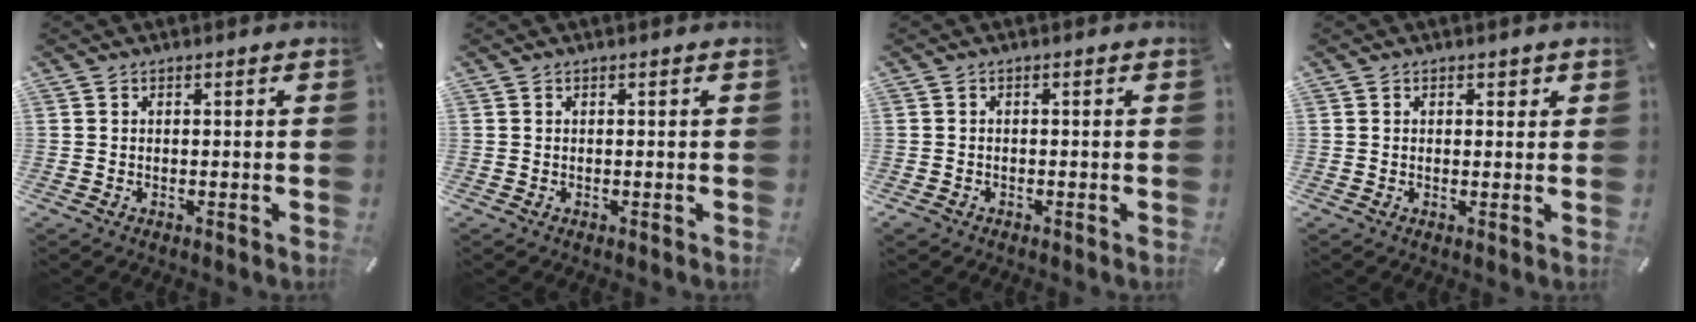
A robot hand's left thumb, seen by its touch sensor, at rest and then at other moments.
{"total": 0.0}
{"total": 1.1, "force": [-0.6, 0.8, 0.4], "torque": [-0.007, 0.003, -0.014]}
{"total": 1.2, "force": [0.4, 1.0, 0.5], "torque": [0.005, -0.001, 0.003]}